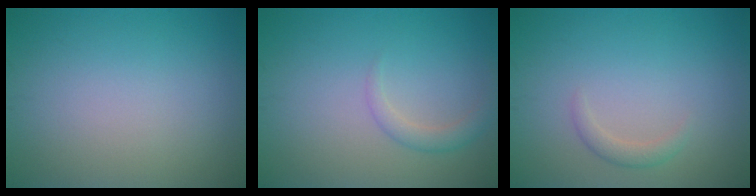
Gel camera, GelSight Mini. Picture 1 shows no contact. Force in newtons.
{"total": 1.7, "press": 1.7, "slide": 0.1}
{"total": 1.3, "press": 1.3, "slide": 0.1}